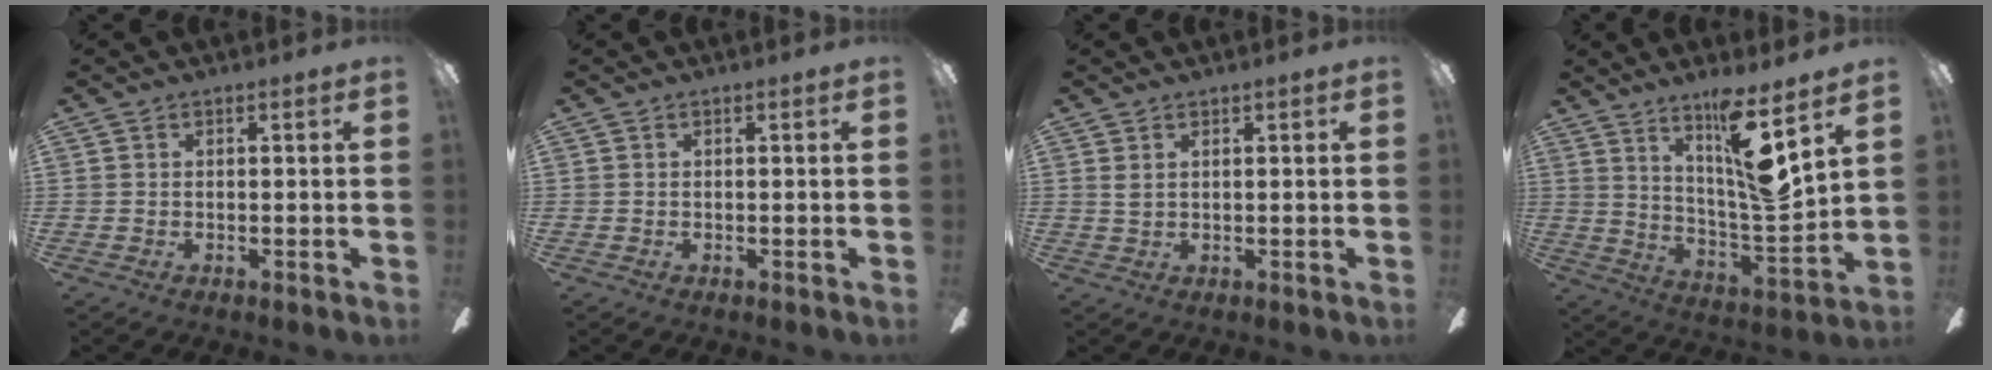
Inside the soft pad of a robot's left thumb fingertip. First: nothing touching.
{"total": 0.0}
{"total": 1.5, "force": [0.7, 0.7, 1.1], "torque": [-0.026, 0.003, 0.012]}
{"total": 14.7, "force": [9.3, 1.4, 11.3], "torque": [-0.187, -0.062, 0.144]}